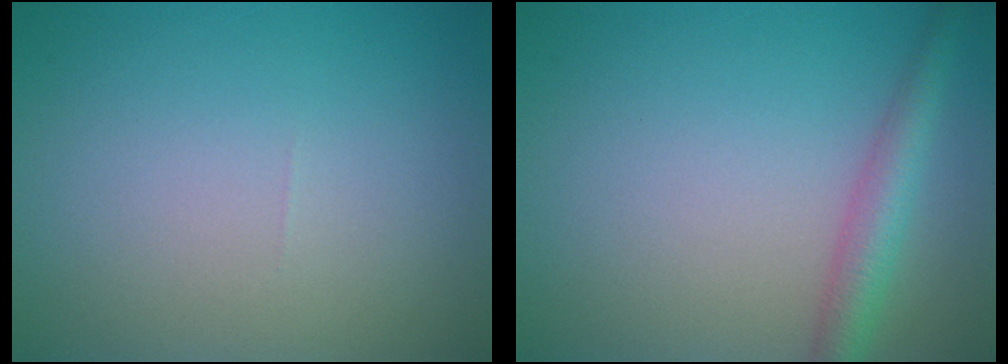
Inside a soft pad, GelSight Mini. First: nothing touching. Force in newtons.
{"total": 3.2, "press": 3.2, "slide": 0.1}